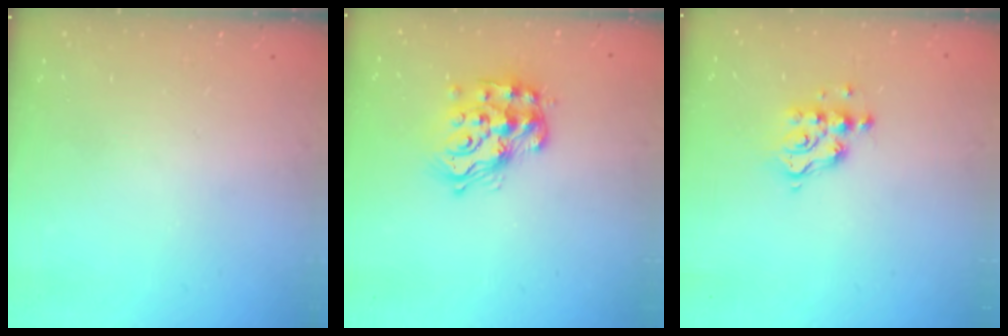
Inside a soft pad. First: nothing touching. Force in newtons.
{"total": 15.4, "press": 15.4, "slide": 1.0}
{"total": 7.1, "press": 7.1, "slide": 0.3}